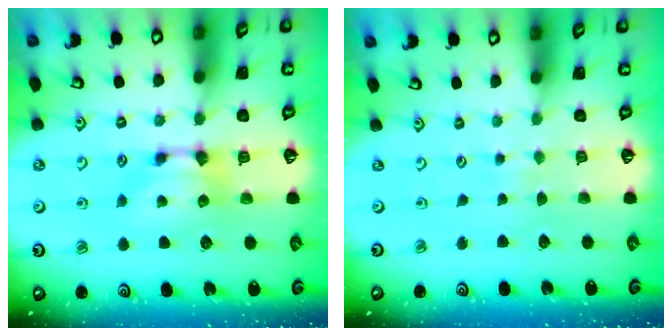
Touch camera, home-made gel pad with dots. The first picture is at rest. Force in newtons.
{"total": 4.4, "press": 4.4, "slide": 0.3}